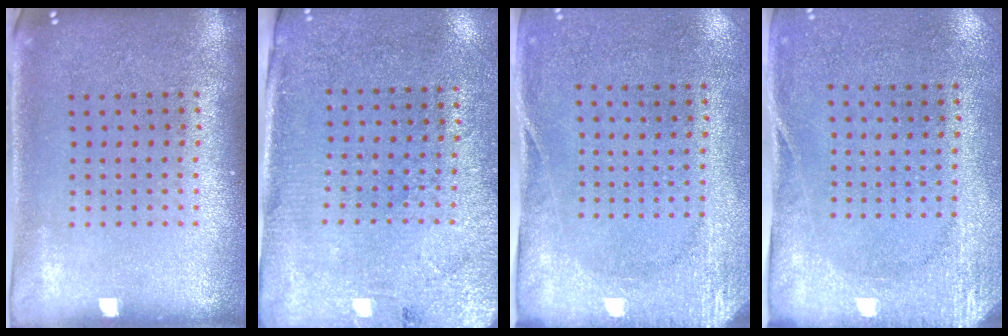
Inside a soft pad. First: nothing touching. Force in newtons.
{"total": 2.8, "press": 2.4, "slide": 1.3}
{"total": 2.7, "press": 2.1, "slide": 1.7}
{"total": 2.7, "press": 2.1, "slide": 1.7}